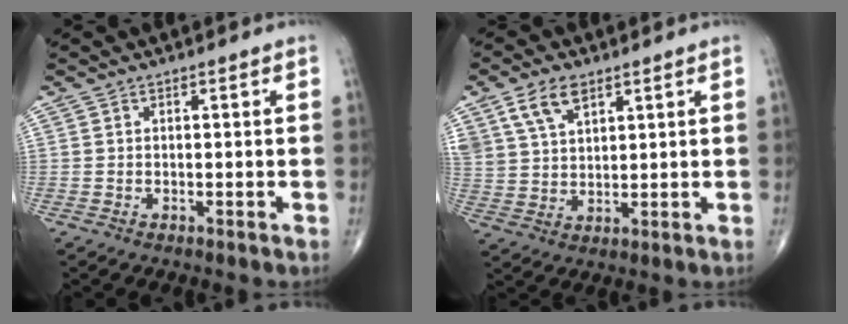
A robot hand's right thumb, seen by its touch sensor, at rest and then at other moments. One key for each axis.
{"total": 7.7, "fx": 4.5, "fy": 4.3, "fz": 4.7, "tx": -0.081, "ty": -0.013, "tz": 0.090}